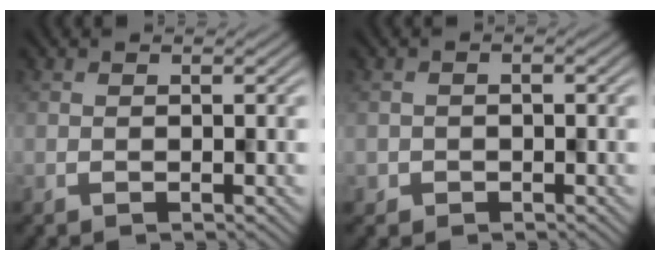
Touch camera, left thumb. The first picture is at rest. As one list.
[{"total": 1.3, "force": [-0.4, 1.2, -0.1], "torque": [0.003, -0.005, -0.008]}]